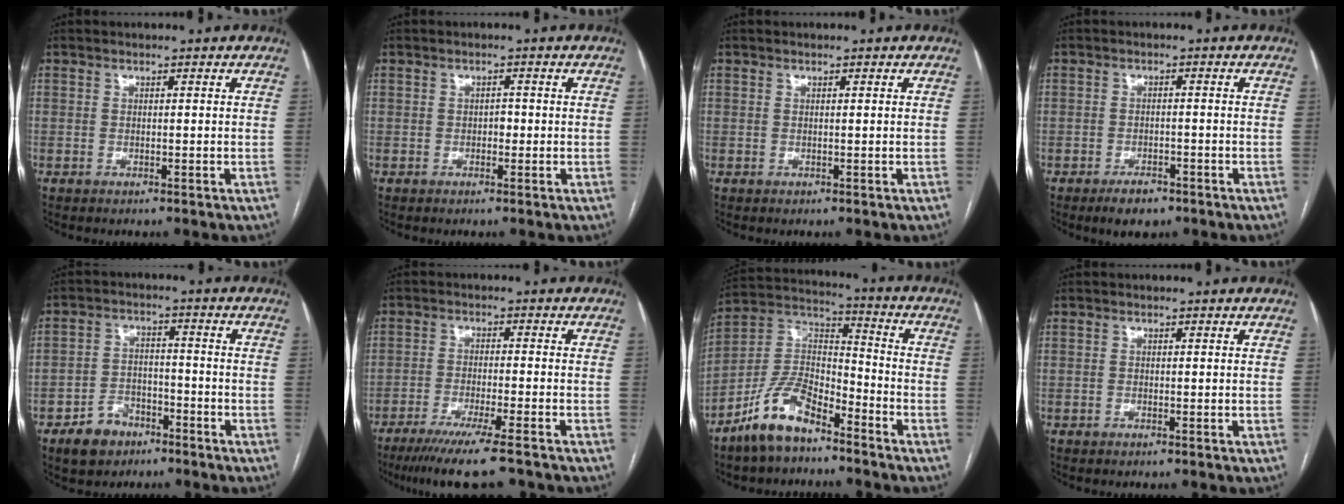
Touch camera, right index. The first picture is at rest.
{"total": 1.1, "force": [-0.3, 0.6, 0.8], "torque": [-0.008, 0.003, -0.006]}
{"total": 0.0}
{"total": 3.8, "force": [-2.7, 1.9, 2.0], "torque": [-0.033, 0.000, -0.037]}
{"total": 6.4, "force": [-4.3, 3.9, 2.6], "torque": [-0.054, 0.010, -0.071]}
{"total": 11.4, "force": [-8.9, -0.1, 7.1], "torque": [-0.107, -0.029, -0.140]}
{"total": 11.6, "force": [-8.3, 4.6, 6.7], "torque": [-0.138, 0.020, -0.161]}
{"total": 0.0}